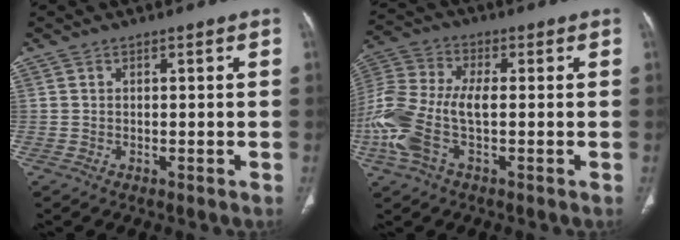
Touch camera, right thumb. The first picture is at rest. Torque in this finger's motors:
{"motor_torque": [0.28, 0.25, 0.75, 0.40, 0.20]}